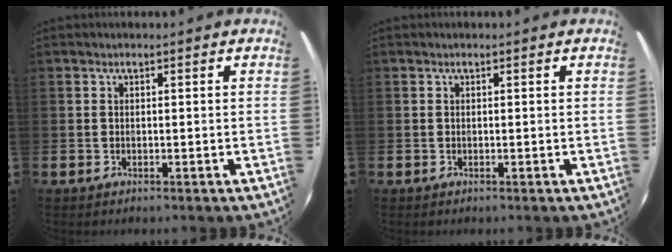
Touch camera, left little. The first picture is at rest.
{"total": 0.0}